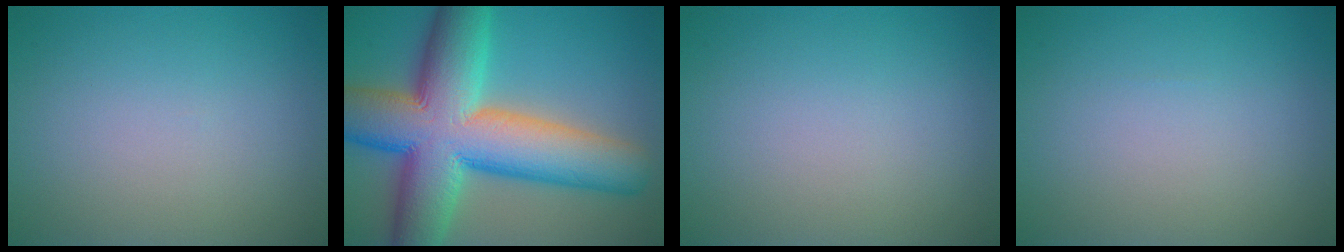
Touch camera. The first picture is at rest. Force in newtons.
{"total": 15.8, "press": 15.8, "slide": 0.6}
{"total": 0.0}
{"total": 0.0}